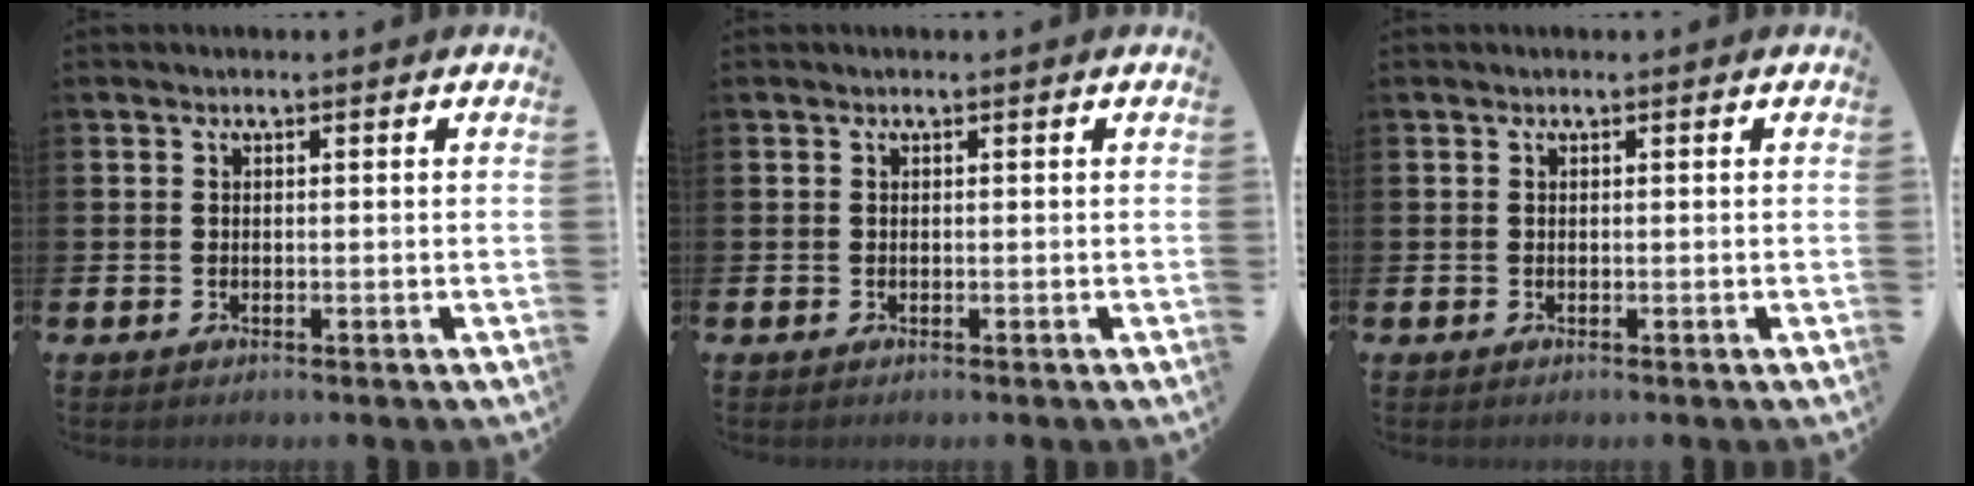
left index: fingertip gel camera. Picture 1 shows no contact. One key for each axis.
{"total": 0.0}
{"total": 0.0}